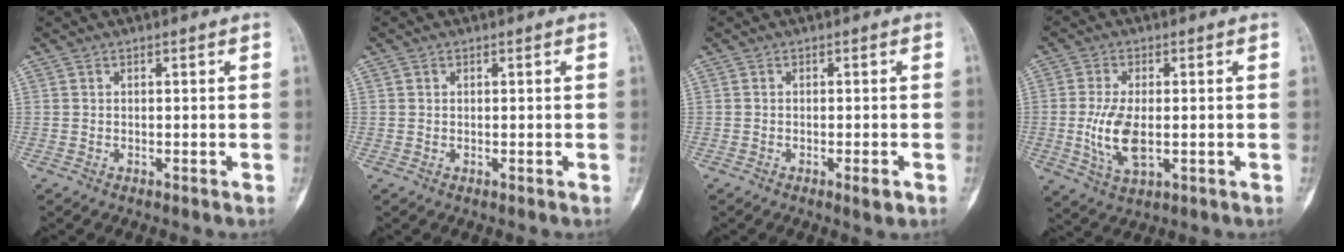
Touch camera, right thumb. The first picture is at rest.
{"total": 0.5, "force": [0.3, 0.4, 0.1], "torque": [0.003, 0.000, 0.004]}
{"total": 2.1, "force": [-1.0, 0.4, 1.8], "torque": [-0.026, -0.003, -0.014]}
{"total": 8.6, "force": [-0.8, 4.2, 7.4], "torque": [-0.149, -0.009, -0.012]}